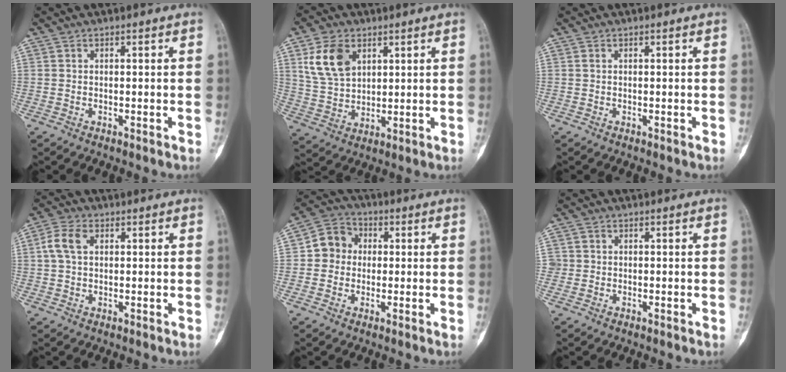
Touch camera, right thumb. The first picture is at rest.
{"total": 9.9, "force": [4.2, 6.5, 6.1], "torque": [-0.102, -0.012, 0.090]}
{"total": 0.0}
{"total": 5.2, "force": [1.3, 3.4, 3.7], "torque": [-0.081, 0.013, 0.022]}
{"total": 7.1, "force": [0.3, 6.4, 2.9], "torque": [-0.024, 0.017, -0.009]}
{"total": 1.3, "force": [0.0, 1.3, 0.1], "torque": [0.007, 0.005, -0.003]}